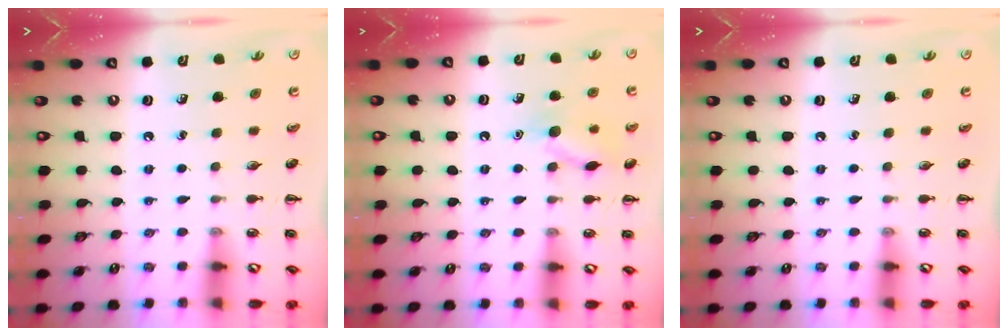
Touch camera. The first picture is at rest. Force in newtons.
{"total": 9.8, "press": 9.8, "slide": 0.5}
{"total": 0.0}